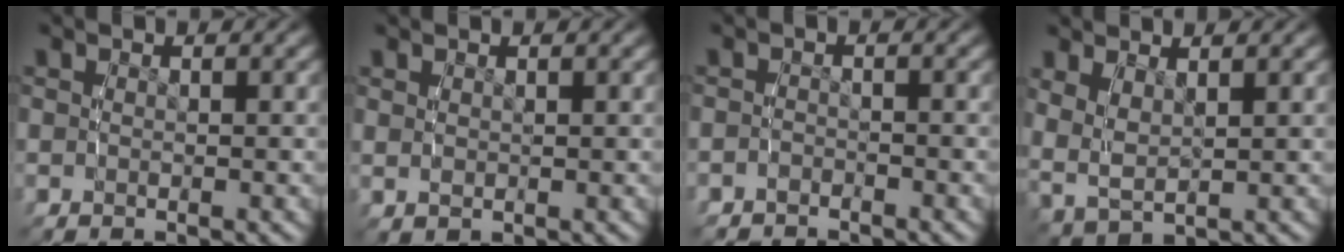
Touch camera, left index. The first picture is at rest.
{"total": 0.8, "force": [0.5, 0.2, 0.6], "torque": [-0.013, -0.002, 0.019]}
{"total": 2.1, "force": [-2.0, 0.4, -0.4], "torque": [0.001, -0.012, -0.030]}
{"total": 4.8, "force": [1.6, 3.7, 2.7], "torque": [-0.090, -0.013, 0.035]}